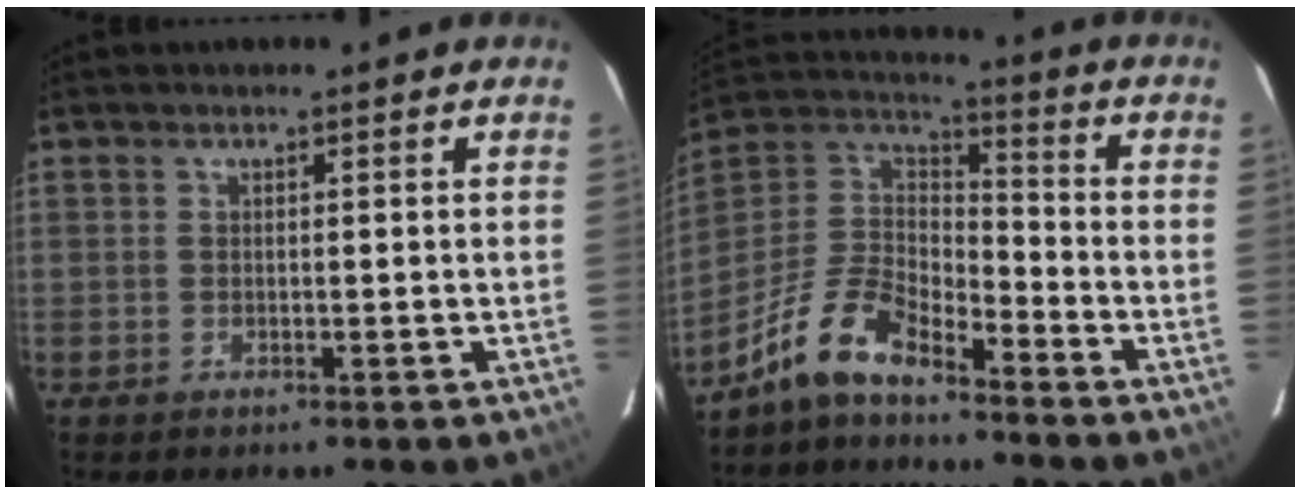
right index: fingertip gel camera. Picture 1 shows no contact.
{"total": 12.5, "force": [-9.5, 4.5, 6.8], "torque": [-0.162, 0.016, -0.187]}